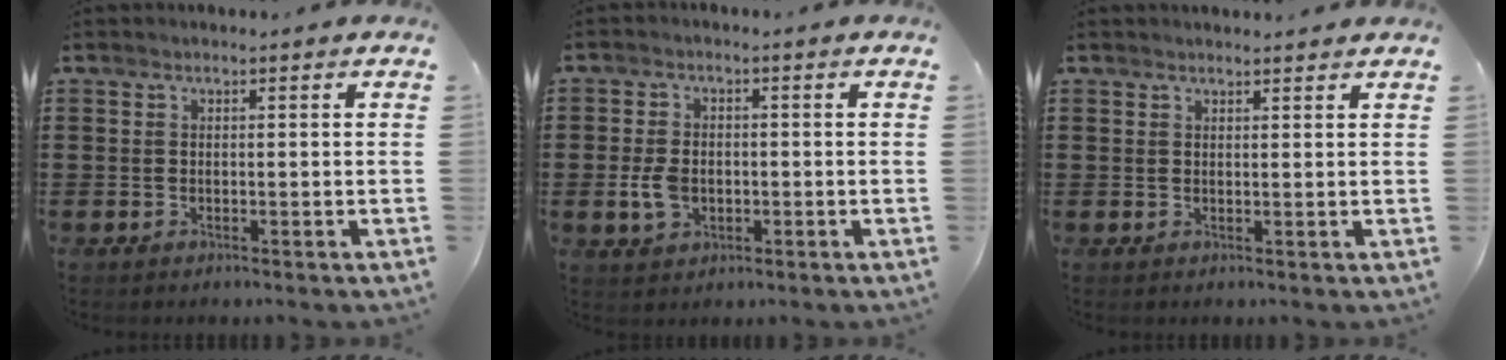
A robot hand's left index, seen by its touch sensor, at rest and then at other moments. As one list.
[{"total": 4.4, "force": [-0.8, 3.0, 3.1], "torque": [-0.081, 0.000, -0.019]}, {"total": 1.1, "force": [1.1, 0.1, 0.1], "torque": [-0.005, 0.000, 0.022]}]